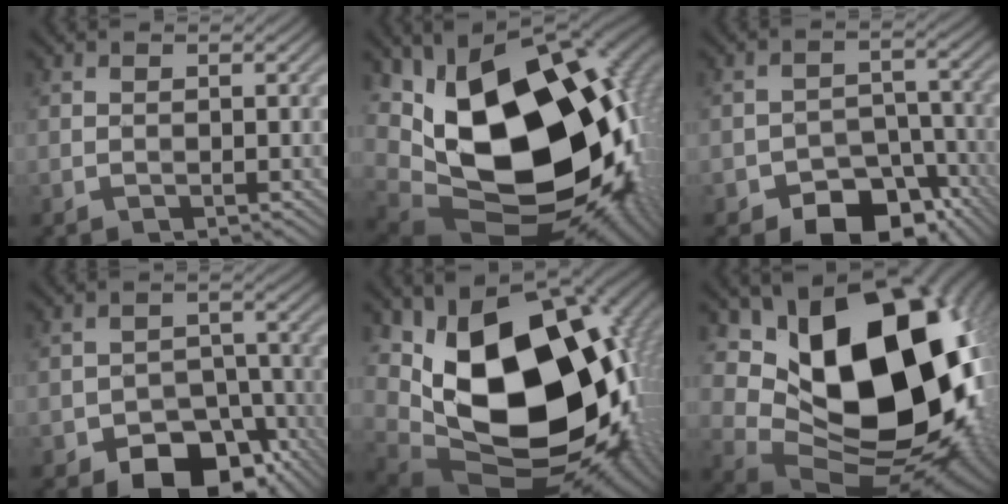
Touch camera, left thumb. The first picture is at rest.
{"total": 23.1, "force": [1.9, 15.0, 17.4], "torque": [-0.356, -0.057, 0.084]}
{"total": 10.8, "force": [-7.2, 6.4, 5.0], "torque": [-0.064, -0.012, -0.113]}
{"total": 11.8, "force": [-7.5, 7.1, 5.8], "torque": [-0.082, -0.015, -0.113]}
{"total": 20.3, "force": [1.6, 13.7, 15.0], "torque": [-0.294, -0.066, 0.071]}
{"total": 19.9, "force": [4.1, 13.3, 14.2], "torque": [-0.242, -0.039, 0.110]}